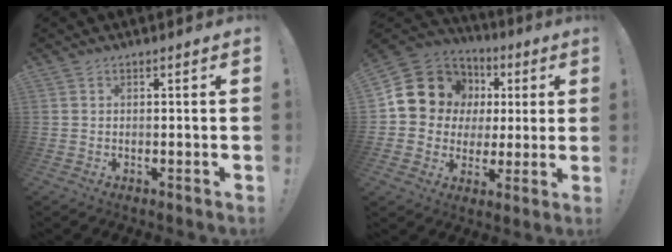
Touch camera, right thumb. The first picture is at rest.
{"total": 14.3, "force": [5.1, 12.5, 4.7], "torque": [-0.070, -0.023, 0.122]}